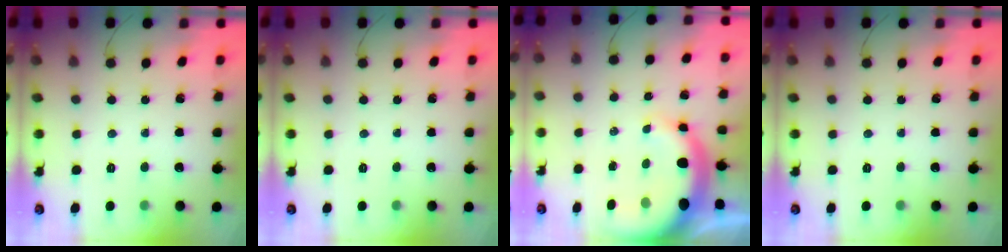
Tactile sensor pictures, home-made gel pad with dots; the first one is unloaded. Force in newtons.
{"total": 0.0}
{"total": 11.6, "press": 11.4, "slide": 2.3}
{"total": 0.0}